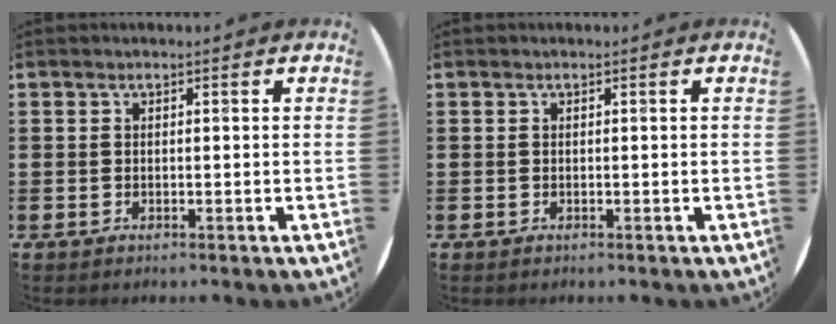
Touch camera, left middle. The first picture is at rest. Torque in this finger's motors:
{"motor_torque": [0.14, -0.12, 0.01, 0.01]}